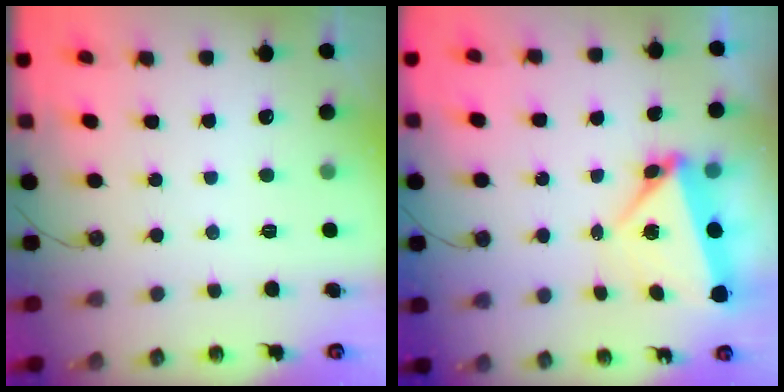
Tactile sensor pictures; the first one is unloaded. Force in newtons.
{"total": 5.3, "press": 5.2, "slide": 1.2}